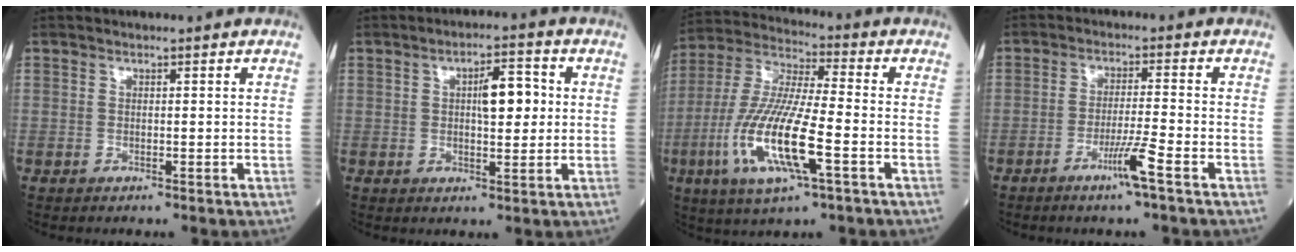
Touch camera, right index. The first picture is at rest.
{"total": 6.0, "force": [1.0, 1.9, 5.6], "torque": [-0.086, 0.011, 0.015]}
{"total": 16.1, "force": [-5.1, 2.3, 15.1], "torque": [-0.317, -0.017, -0.096]}
{"total": 5.2, "force": [-3.0, -0.9, 4.1], "torque": [-0.074, -0.010, -0.060]}